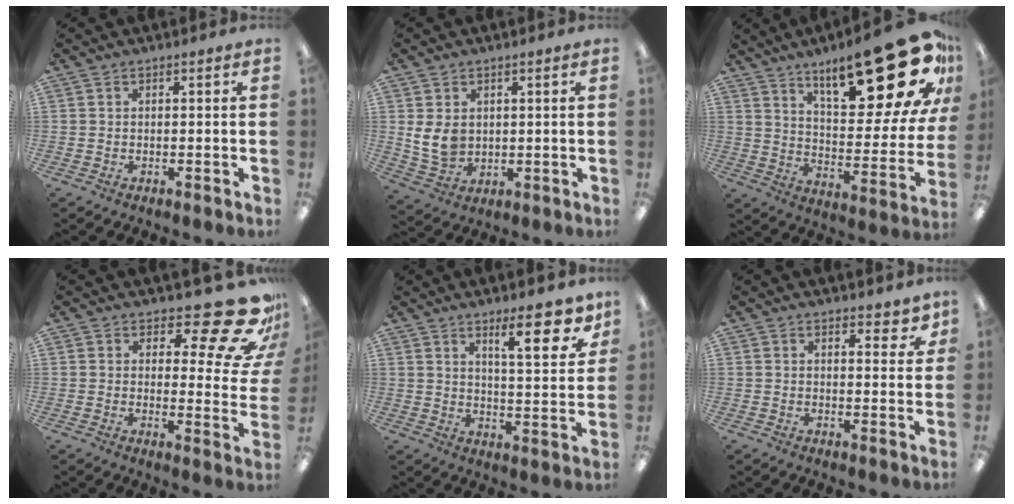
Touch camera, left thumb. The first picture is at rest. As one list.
[{"total": 7.0, "force": [1.5, 5.3, 4.2], "torque": [-0.103, -0.002, 0.027]}, {"total": 27.4, "force": [17.5, 8.9, 19.1], "torque": [-0.257, -0.113, 0.285]}, {"total": 16.5, "force": [11.5, 5.2, 10.6], "torque": [-0.134, -0.089, 0.190]}, {"total": 14.0, "force": [8.8, 4.3, 9.9], "torque": [-0.122, -0.049, 0.135]}, {"total": 4.0, "force": [3.0, 1.5, 2.1], "torque": [-0.015, -0.020, 0.048]}]